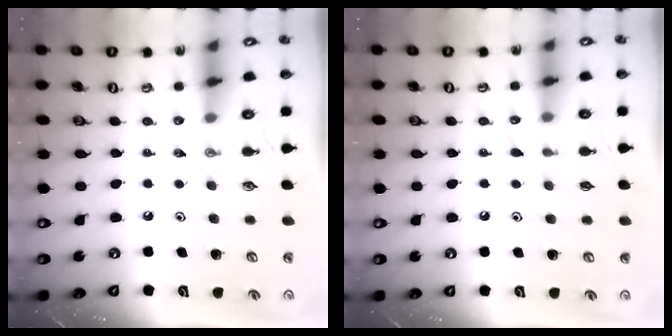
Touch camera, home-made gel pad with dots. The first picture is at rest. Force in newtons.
{"total": 6.1, "press": 6.1, "slide": 0.5}